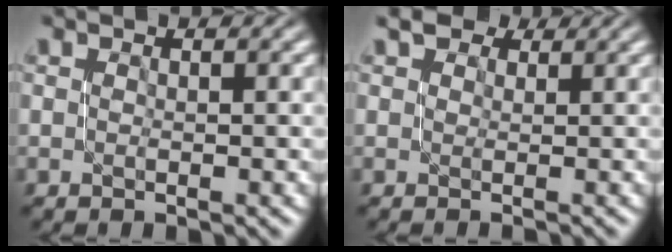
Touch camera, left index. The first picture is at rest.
{"total": 2.8, "force": [2.2, 1.2, 1.2], "torque": [-0.018, 0.010, 0.019]}